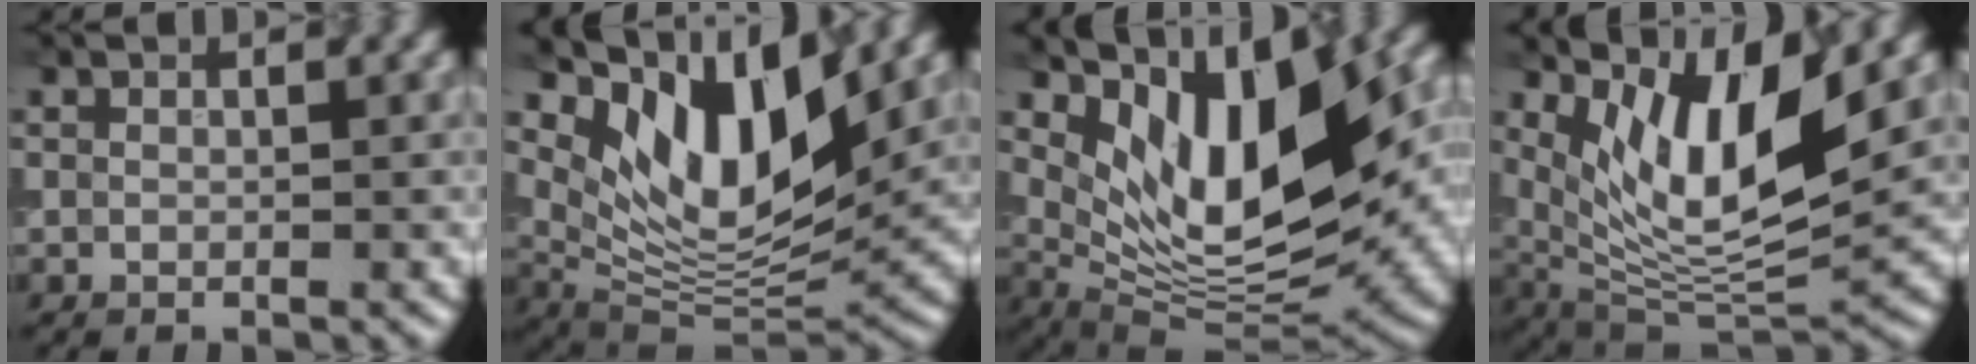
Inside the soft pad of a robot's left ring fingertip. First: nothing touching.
{"total": 10.9, "force": [5.8, 4.3, 8.1], "torque": [-0.129, -0.011, 0.111]}
{"total": 13.2, "force": [4.2, 5.4, 11.2], "torque": [-0.181, -0.012, 0.084]}
{"total": 10.1, "force": [3.9, 3.6, 8.6], "torque": [-0.150, -0.014, 0.076]}